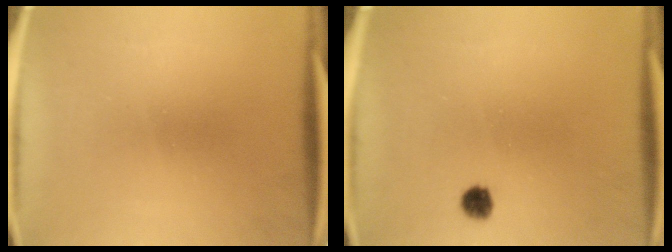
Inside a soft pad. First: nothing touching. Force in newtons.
{"total": 2.3}